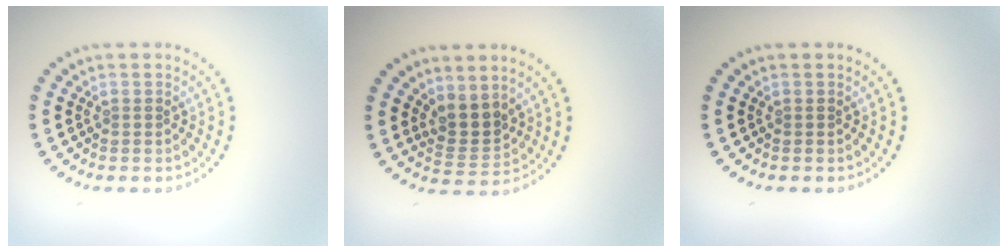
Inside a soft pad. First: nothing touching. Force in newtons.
{"total": 2.7, "press": 2.2, "slide": 1.7}
{"total": 0.0}